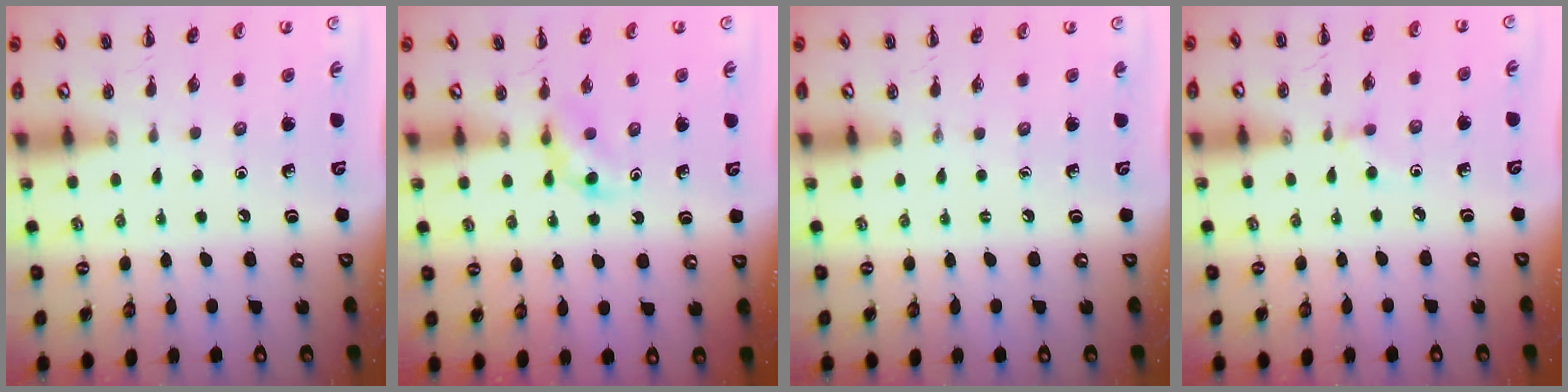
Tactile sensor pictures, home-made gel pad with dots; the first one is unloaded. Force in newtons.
{"total": 3.7, "press": 3.4, "slide": 1.4}
{"total": 0.0}
{"total": 3.2, "press": 3.0, "slide": 1.2}